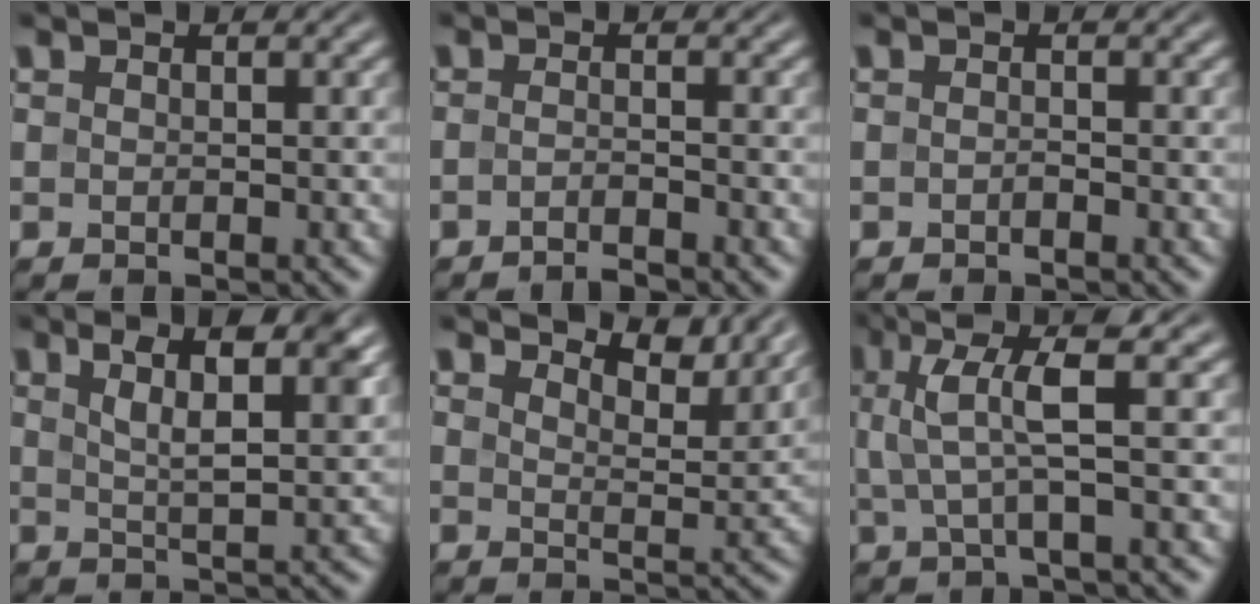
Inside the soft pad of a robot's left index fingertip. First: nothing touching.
{"total": 1.6, "force": [-1.2, 0.3, 1.0], "torque": [-0.012, -0.002, -0.030]}
{"total": 0.5, "force": [-0.4, 0.1, 0.4], "torque": [-0.008, 0.001, -0.006]}
{"total": 6.3, "force": [3.2, 1.9, 5.1], "torque": [-0.072, 0.012, 0.045]}
{"total": 6.8, "force": [6.2, 1.3, 2.5], "torque": [-0.043, 0.005, 0.073]}
{"total": 5.4, "force": [1.5, 0.8, 5.1], "torque": [-0.100, 0.011, 0.026]}